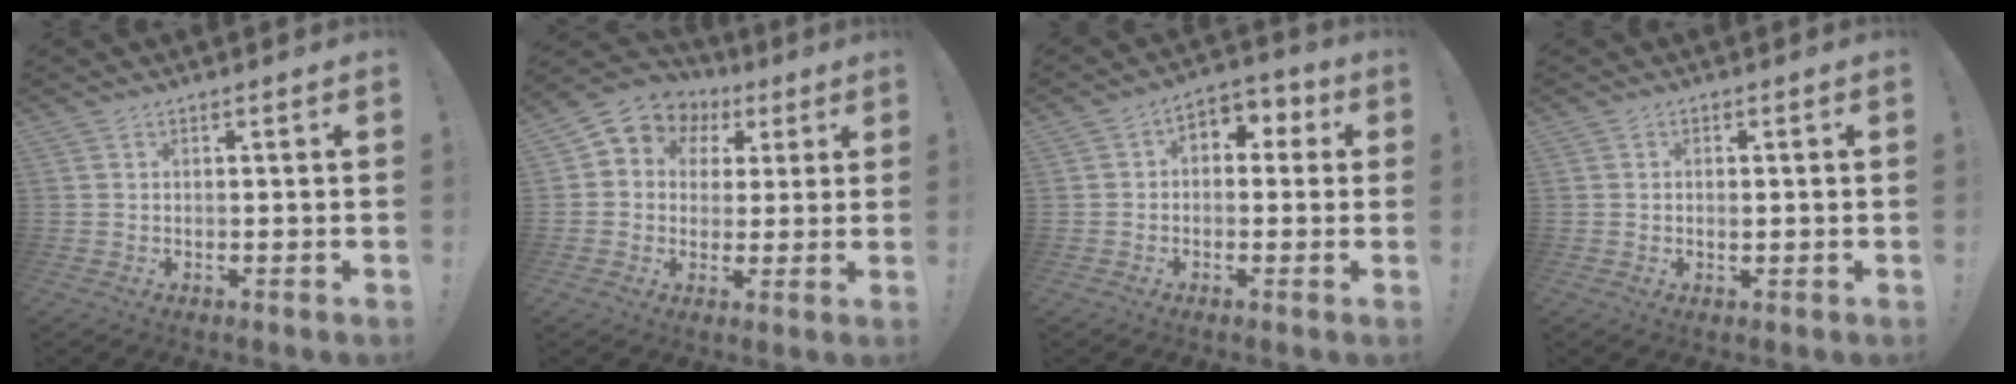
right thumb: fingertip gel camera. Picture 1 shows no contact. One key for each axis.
{"total": 7.5, "fx": 2.5, "fy": 6.6, "fz": 2.5, "tx": -0.039, "ty": -0.017, "tz": 0.052}
{"total": 5.1, "fx": -0.9, "fy": 4.2, "fz": 2.9, "tx": -0.040, "ty": 0.016, "tz": -0.012}
{"total": 0.8, "fx": -0.1, "fy": 0.5, "fz": 0.6, "tx": -0.005, "ty": -0.001, "tz": -0.003}